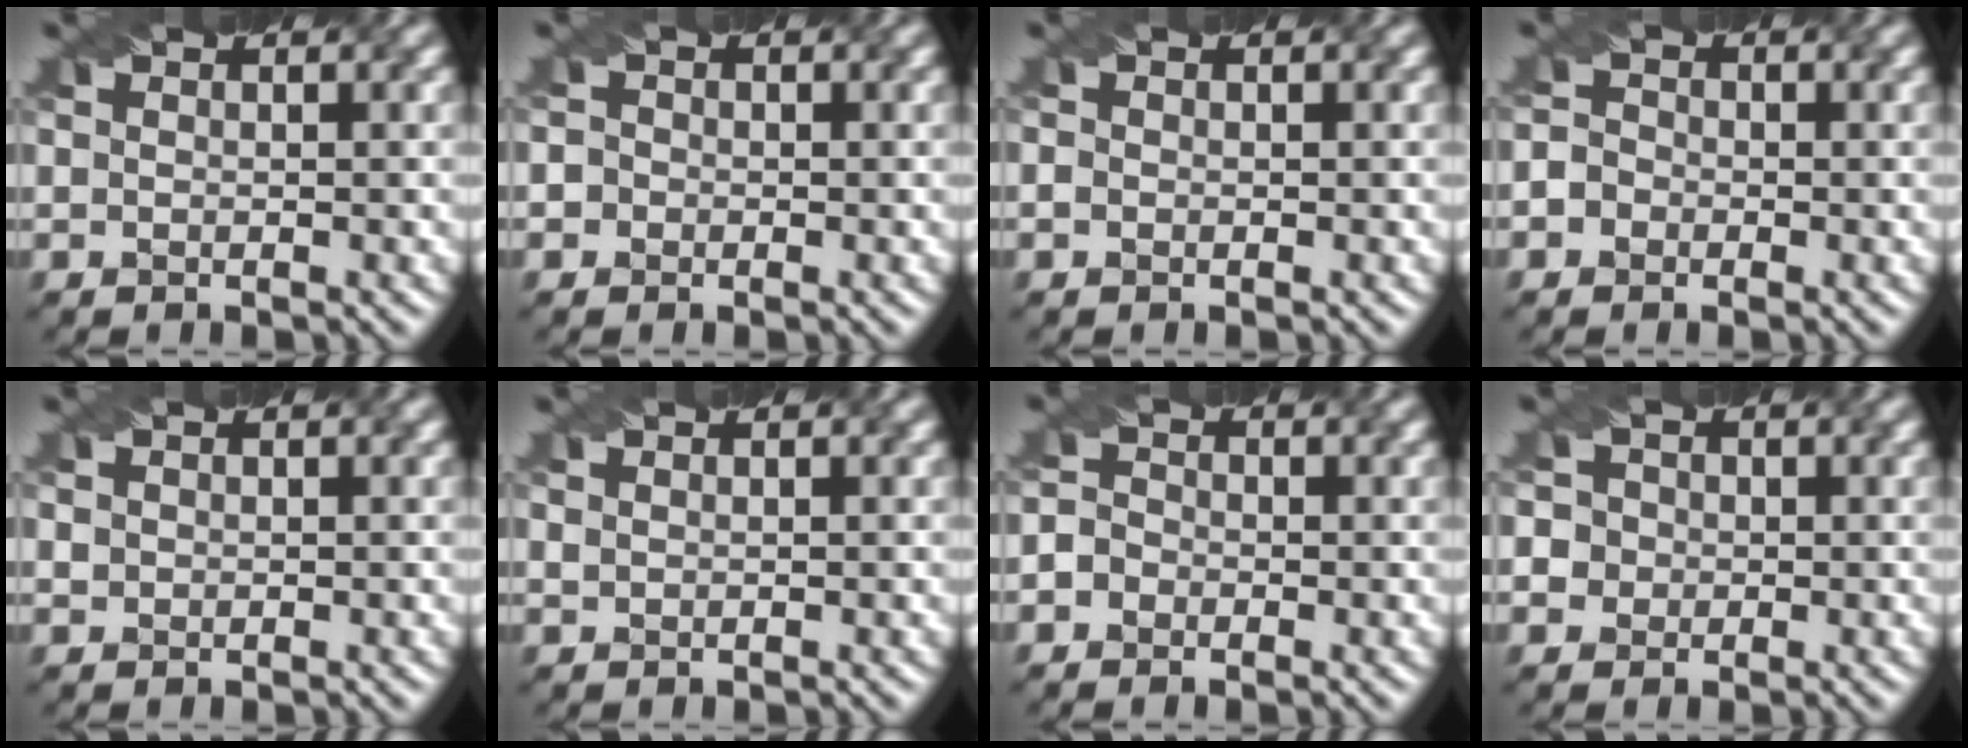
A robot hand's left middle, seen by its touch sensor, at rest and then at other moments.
{"total": 1.7, "force": [0.0, 1.6, 0.6], "torque": [0.014, 0.023, -0.021]}
{"total": 0.6, "force": [-0.2, 0.5, 0.2], "torque": [-0.001, 0.005, -0.006]}
{"total": 2.4, "force": [-0.8, 2.1, 0.7], "torque": [0.005, 0.018, -0.036]}
{"total": 1.1, "force": [0.5, 0.9, 0.4], "torque": [-0.013, 0.009, 0.016]}
{"total": 0.6, "force": [0.4, 0.4, 0.2], "torque": [-0.013, 0.001, 0.015]}
{"total": 2.1, "force": [-1.1, 1.8, 0.5], "torque": [0.006, 0.013, -0.035]}
{"total": 5.0, "force": [0.5, 4.7, 1.6], "torque": [-0.030, 0.036, -0.016]}